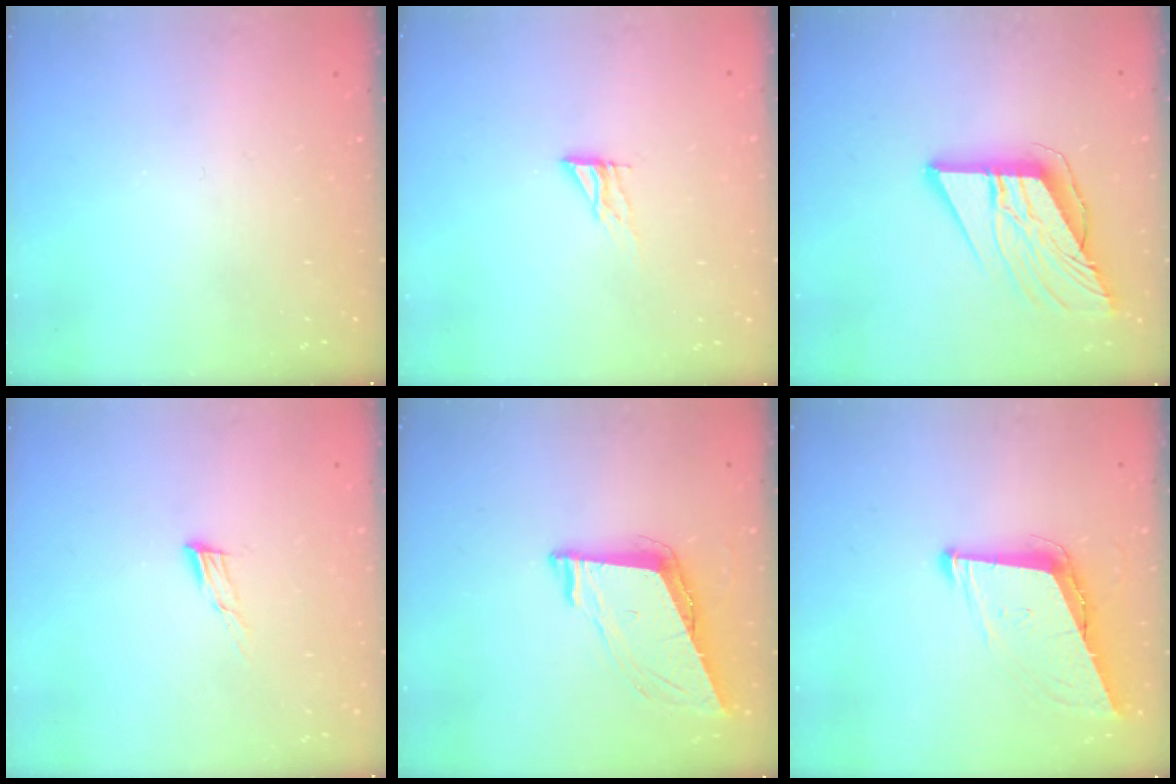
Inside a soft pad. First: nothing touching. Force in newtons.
{"total": 6.3, "press": 6.3, "slide": 0.6}
{"total": 11.3, "press": 11.2, "slide": 1.5}
{"total": 6.6, "press": 6.6, "slide": 1.0}
{"total": 9.0, "press": 8.6, "slide": 2.9}
{"total": 9.3, "press": 8.9, "slide": 2.7}